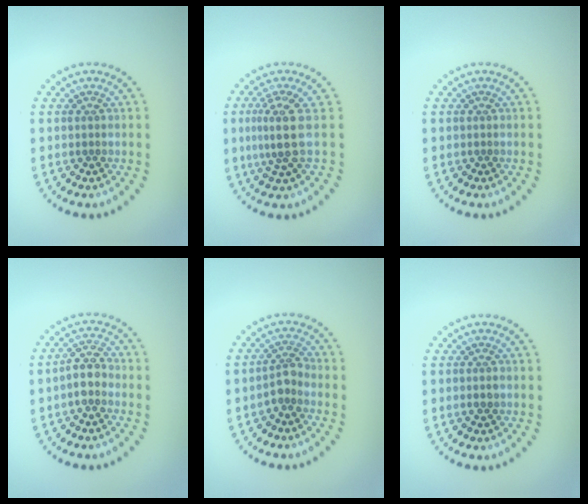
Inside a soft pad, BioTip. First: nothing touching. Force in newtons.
{"total": 3.1, "press": 2.2, "slide": 2.2}
{"total": 0.0}
{"total": 2.5, "press": 2.1, "slide": 1.2}
{"total": 1.9, "press": 1.5, "slide": 1.1}
{"total": 0.7, "press": 0.7, "slide": 0.2}